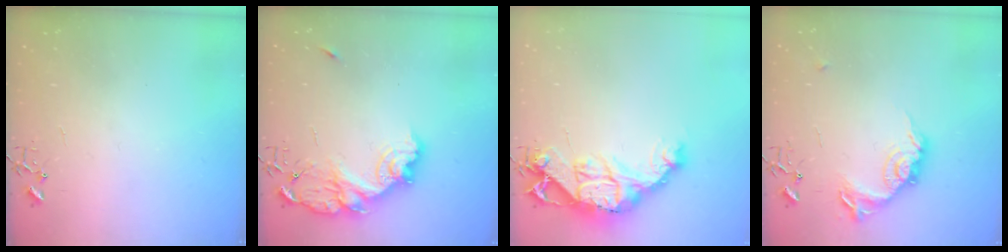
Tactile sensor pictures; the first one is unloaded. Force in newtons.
{"total": 15.3, "press": 15.2, "slide": 1.1}
{"total": 18.1, "press": 18.0, "slide": 2.0}
{"total": 15.0, "press": 15.0, "slide": 0.7}